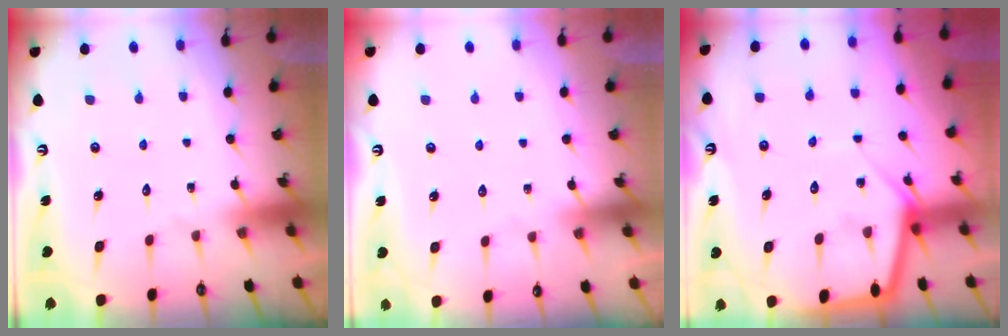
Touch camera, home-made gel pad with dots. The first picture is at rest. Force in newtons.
{"total": 2.4, "press": 2.3, "slide": 0.4}
{"total": 6.7, "press": 6.7, "slide": 0.6}